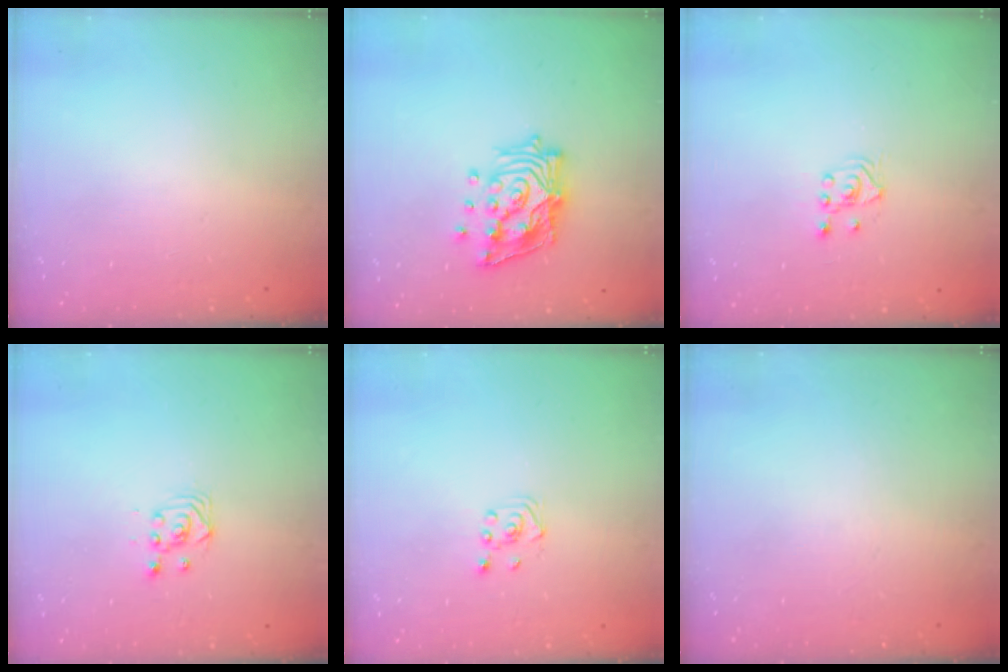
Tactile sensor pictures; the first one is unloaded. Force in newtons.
{"total": 16.3, "press": 16.1, "slide": 2.3}
{"total": 2.1, "press": 2.0, "slide": 0.8}
{"total": 3.3, "press": 3.3, "slide": 0.1}
{"total": 1.9, "press": 1.8, "slide": 0.6}
{"total": 0.0}